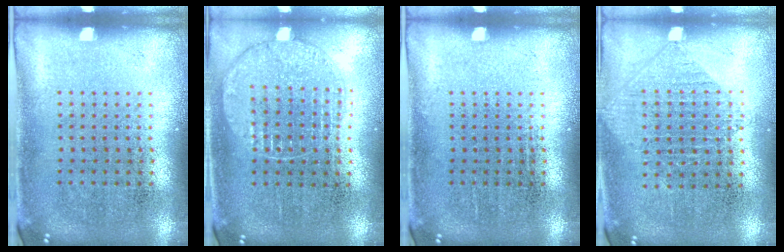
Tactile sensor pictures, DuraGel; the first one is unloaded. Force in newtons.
{"total": 1.0, "press": 1.0, "slide": 0.1}
{"total": 0.0}
{"total": 1.0, "press": 0.9, "slide": 0.2}